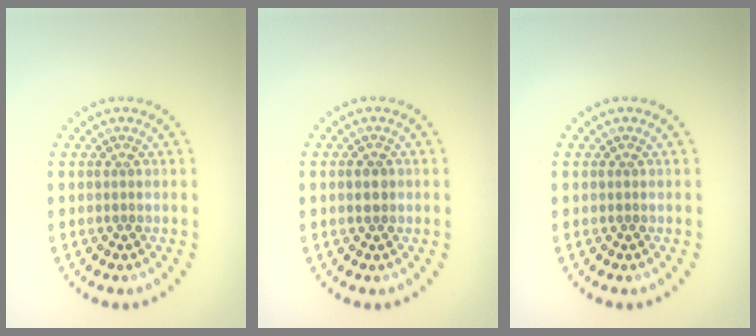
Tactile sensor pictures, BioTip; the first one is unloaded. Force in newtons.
{"total": 1.7, "press": 1.7, "slide": 0.2}
{"total": 0.0}